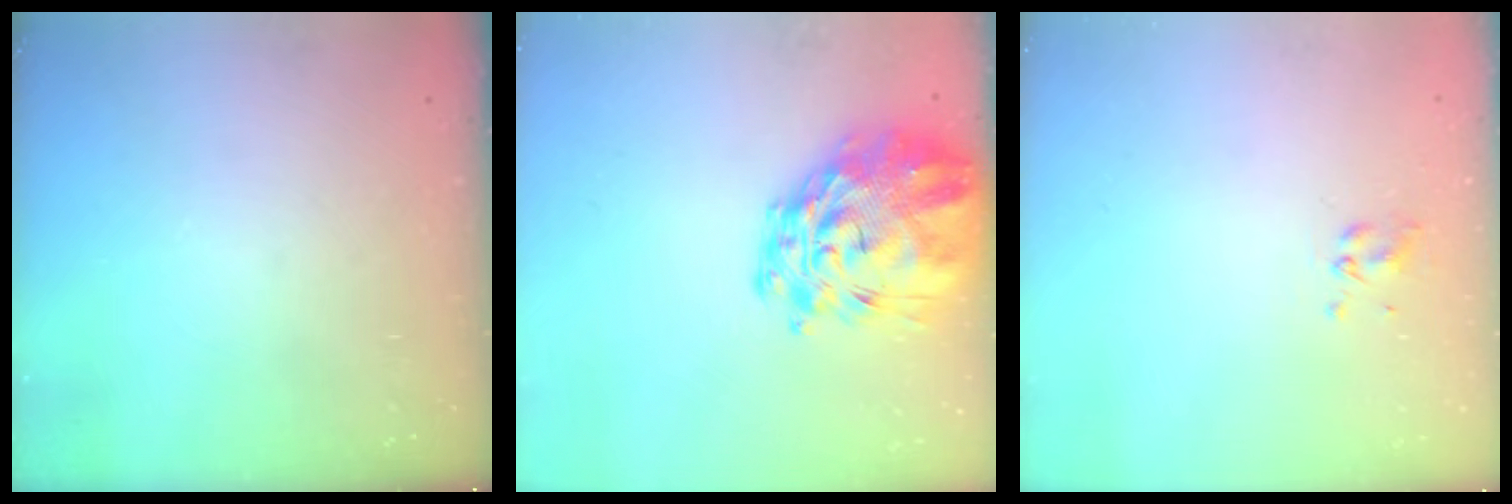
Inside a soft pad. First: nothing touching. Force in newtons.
{"total": 15.0, "press": 14.1, "slide": 5.2}
{"total": 3.3, "press": 3.2, "slide": 0.9}